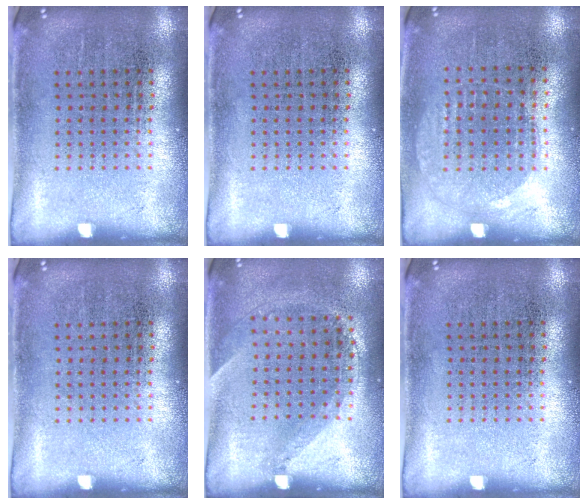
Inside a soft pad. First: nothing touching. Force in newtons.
{"total": 0.0}
{"total": 1.0, "press": 0.9, "slide": 0.4}
{"total": 0.0}
{"total": 1.4, "press": 1.0, "slide": 1.0}
{"total": 0.0}